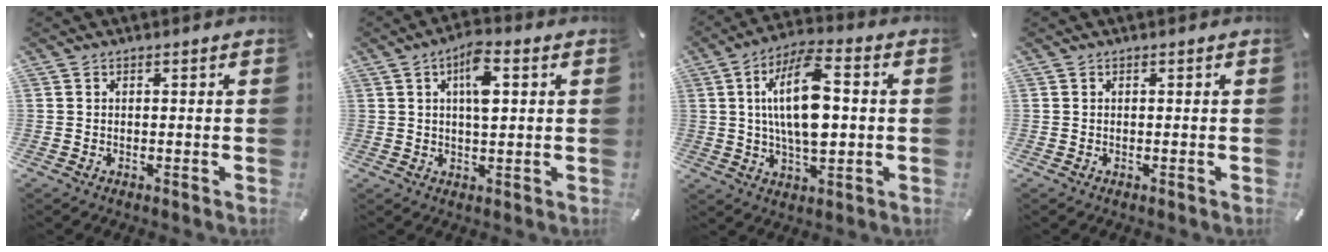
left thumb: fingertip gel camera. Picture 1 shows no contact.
{"total": 7.3, "force": [2.2, 2.7, 6.4], "torque": [-0.107, -0.001, 0.031]}
{"total": 15.2, "force": [1.5, 6.7, 13.6], "torque": [-0.272, -0.002, 0.021]}
{"total": 0.0}